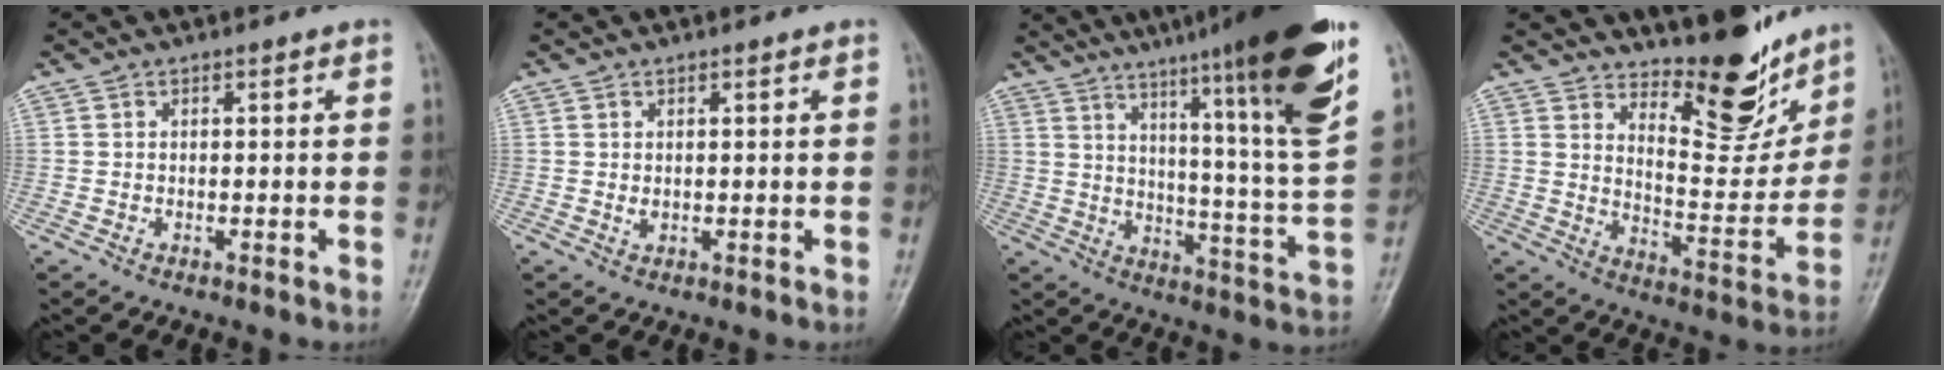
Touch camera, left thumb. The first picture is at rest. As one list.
[{"total": 1.3, "force": [0.6, 0.6, 0.9], "torque": [-0.014, -0.005, 0.015]}, {"total": 25.3, "force": [16.1, 1.0, 19.5], "torque": [-0.267, -0.076, 0.232]}, {"total": 14.2, "force": [11.4, 4.7, 7.1], "torque": [-0.059, -0.091, 0.184]}]